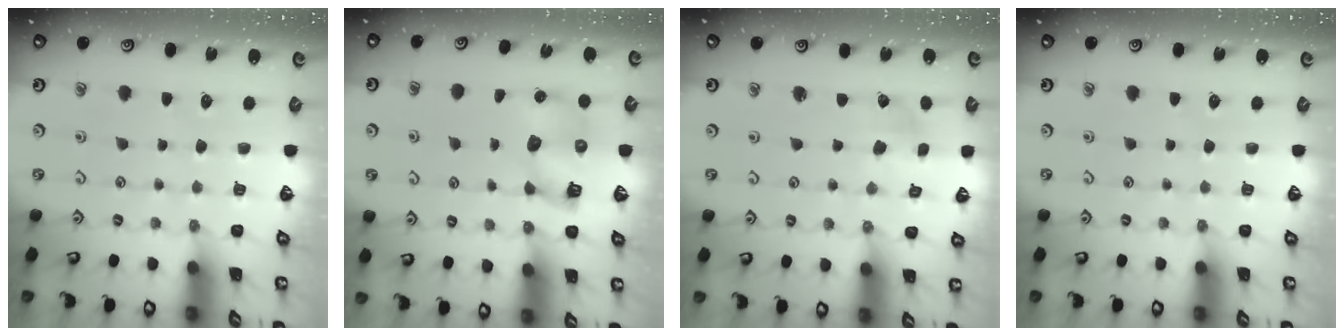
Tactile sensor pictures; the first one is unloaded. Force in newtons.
{"total": 8.4, "press": 8.3, "slide": 1.0}
{"total": 2.5, "press": 2.4, "slide": 0.5}
{"total": 0.0}